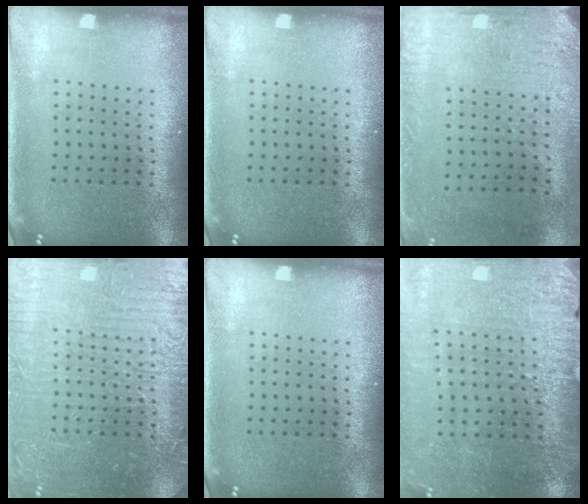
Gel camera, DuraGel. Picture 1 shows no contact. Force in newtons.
{"total": 0.0}
{"total": 3.2, "press": 2.5, "slide": 2.0}
{"total": 4.6, "press": 4.5, "slide": 0.8}
{"total": 0.0}
{"total": 3.0, "press": 3.0, "slide": 0.2}